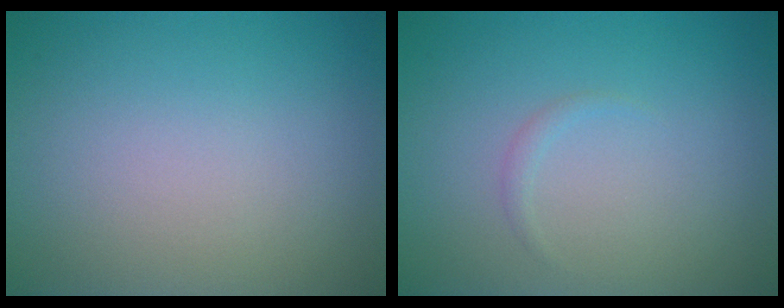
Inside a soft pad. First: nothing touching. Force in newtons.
{"total": 0.6, "press": 0.5, "slide": 0.1}